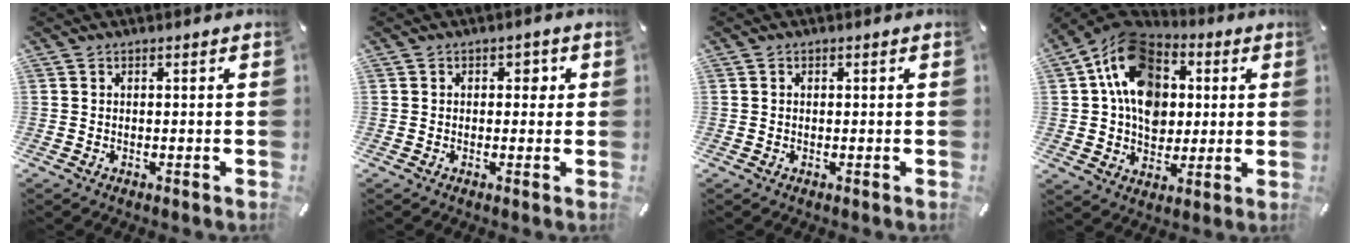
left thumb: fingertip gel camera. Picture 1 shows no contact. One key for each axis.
{"total": 2.2, "fx": 0.2, "fy": 1.7, "fz": 1.4, "tx": -0.014, "ty": 0.003, "tz": -0.004}
{"total": 0.5, "fx": 0.0, "fy": 0.4, "fz": 0.3, "tx": -0.006, "ty": 0.002, "tz": 0.000}
{"total": 16.5, "fx": 3.2, "fy": 13.7, "fz": 8.7, "tx": -0.154, "ty": -0.008, "tz": 0.057}